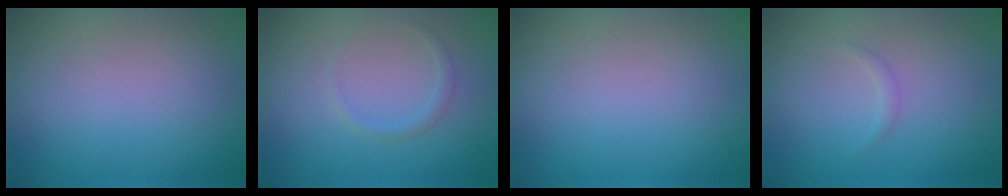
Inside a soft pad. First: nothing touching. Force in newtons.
{"total": 0.9, "press": 0.9, "slide": 0.1}
{"total": 0.0}
{"total": 0.6, "press": 0.6, "slide": 0.0}